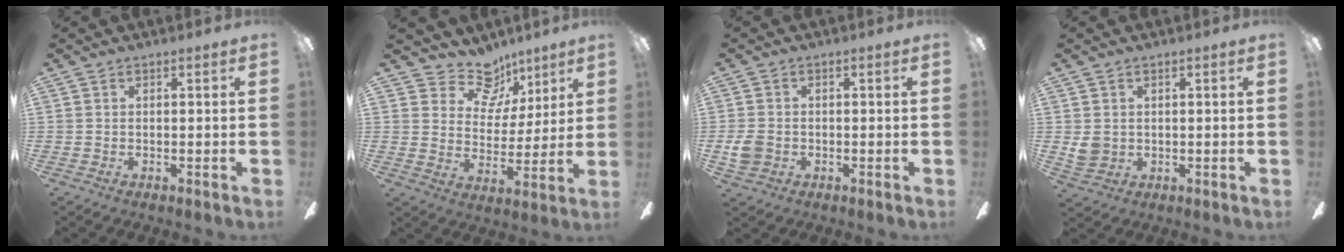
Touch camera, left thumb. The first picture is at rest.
{"total": 12.6, "force": [9.0, 7.7, 4.3], "torque": [-0.068, -0.057, 0.168]}
{"total": 4.5, "force": [-0.8, 3.8, 2.4], "torque": [-0.046, 0.003, -0.015]}
{"total": 3.8, "force": [1.2, 3.4, 1.5], "torque": [-0.022, 0.003, 0.025]}